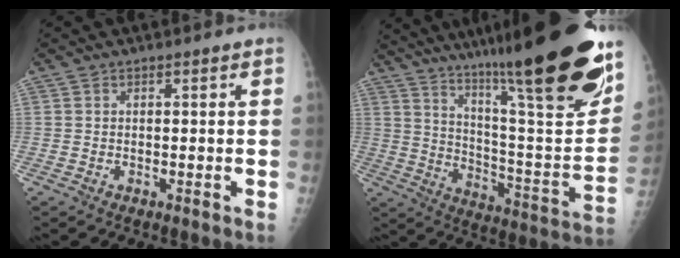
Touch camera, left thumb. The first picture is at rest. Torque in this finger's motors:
{"motor_torque": [3.57, 1.44, 1.82, -0.95, 0.17]}